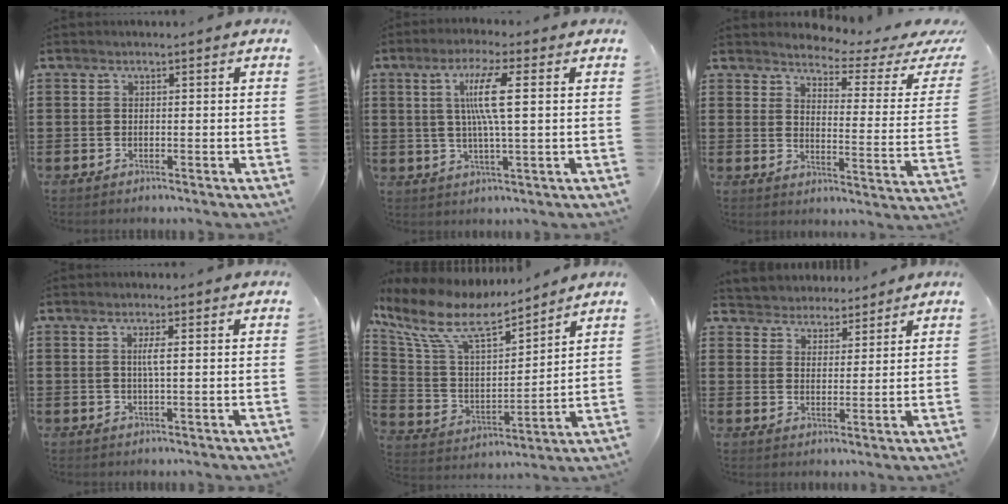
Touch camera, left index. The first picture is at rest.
{"total": 7.3, "force": [1.7, 0.8, 7.1], "torque": [-0.147, -0.001, 0.021]}
{"total": 3.5, "force": [3.2, 0.2, 1.4], "torque": [-0.034, -0.033, 0.043]}
{"total": 2.2, "force": [0.4, 0.2, 2.2], "torque": [-0.045, -0.002, 0.005]}
{"total": 11.2, "force": [8.2, 3.8, 6.6], "torque": [-0.160, -0.040, 0.142]}
{"total": 3.7, "force": [3.3, 1.3, -0.8], "torque": [-0.003, -0.012, 0.059]}